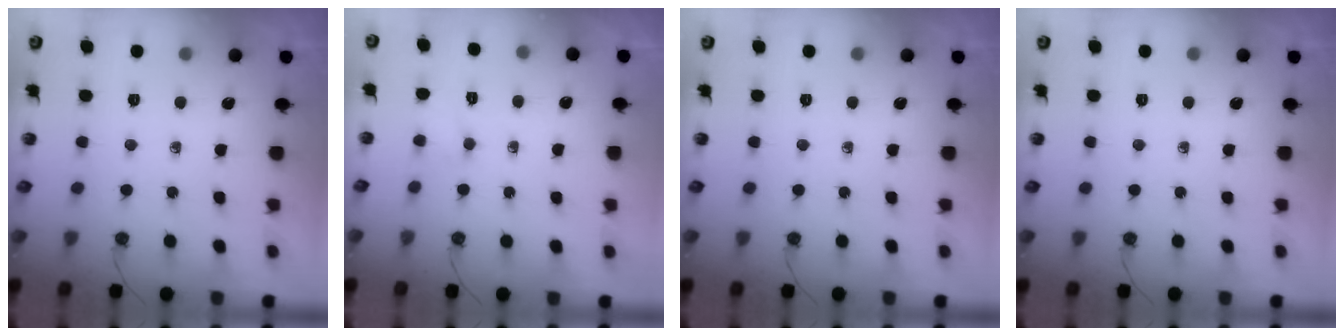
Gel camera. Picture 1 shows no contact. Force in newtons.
{"total": 11.7, "press": 4.7, "slide": 10.7}
{"total": 0.0}
{"total": 0.0}